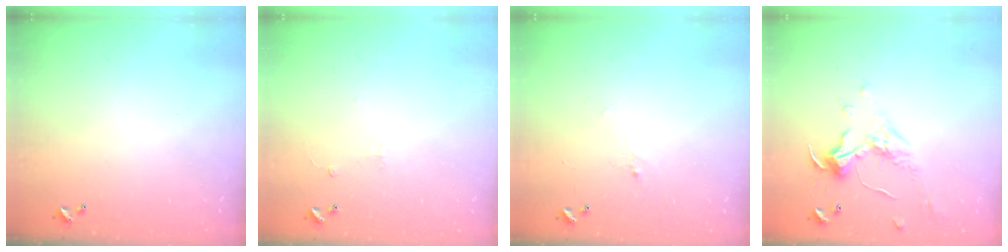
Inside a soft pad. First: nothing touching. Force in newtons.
{"total": 0.7, "press": 0.2, "slide": 0.7}
{"total": 0.6, "press": 0.2, "slide": 0.5}
{"total": 0.7, "press": 0.2, "slide": 0.7}